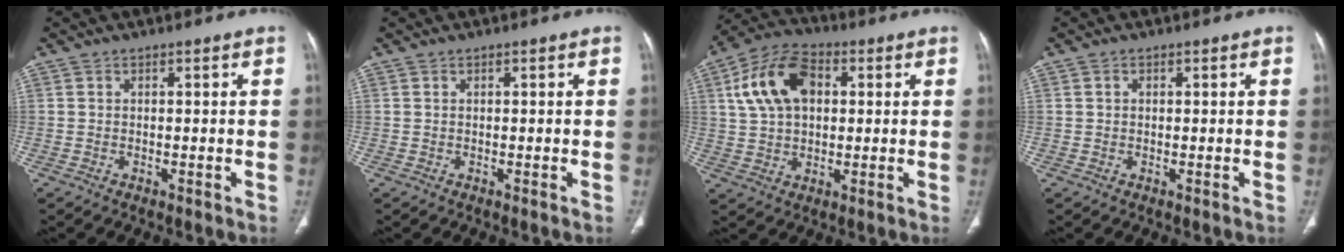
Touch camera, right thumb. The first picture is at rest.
{"total": 0.0}
{"total": 13.3, "force": [3.3, 8.6, 9.6], "torque": [-0.170, 0.016, 0.055]}
{"total": 0.5, "force": [0.1, 0.5, 0.2], "torque": [0.000, 0.002, 0.002]}